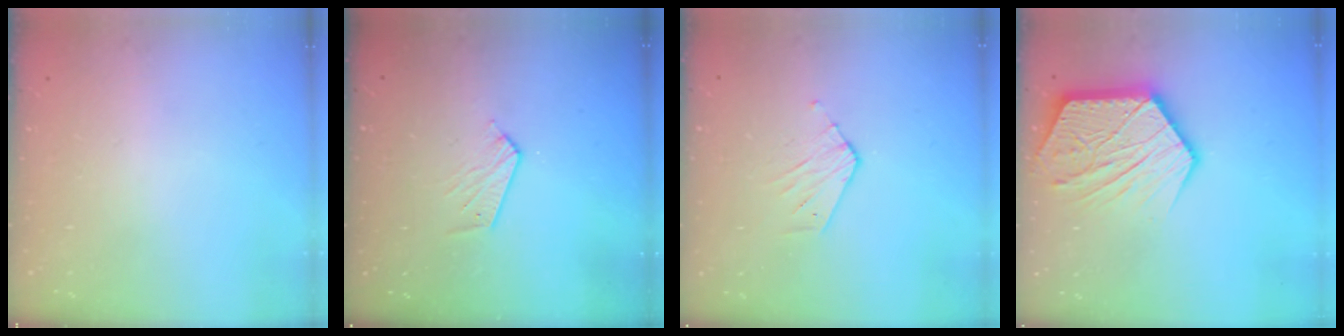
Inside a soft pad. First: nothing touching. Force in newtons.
{"total": 5.4, "press": 5.4, "slide": 0.4}
{"total": 3.3, "press": 3.3, "slide": 0.3}
{"total": 22.8, "press": 22.8, "slide": 1.9}